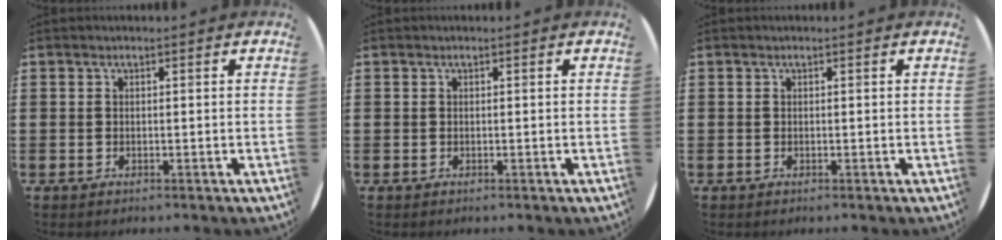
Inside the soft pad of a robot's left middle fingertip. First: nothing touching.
{"total": 0.0}
{"total": 0.0}